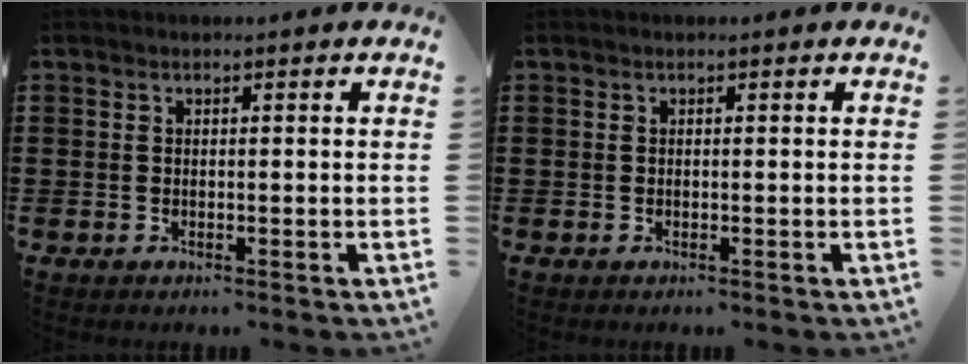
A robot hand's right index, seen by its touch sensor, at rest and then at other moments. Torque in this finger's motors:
{"motor_torque": [0.99, 1.14, 0.00, 0.00]}